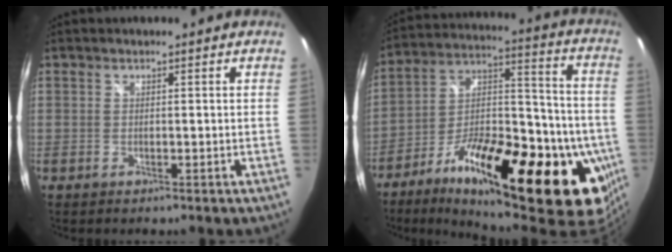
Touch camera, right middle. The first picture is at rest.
{"total": 34.7, "force": [-16.4, 13.1, 27.6], "torque": [-0.398, 0.013, -0.244]}